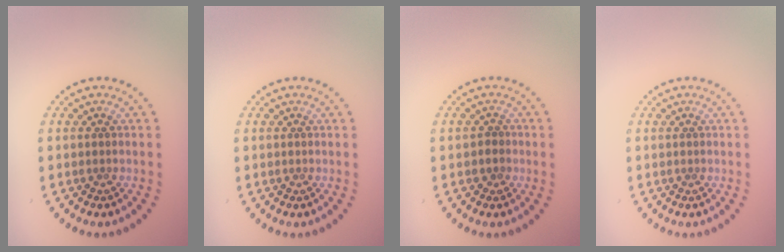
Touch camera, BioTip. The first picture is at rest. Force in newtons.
{"total": 0.0}
{"total": 0.9, "press": 0.7, "slide": 0.6}
{"total": 0.0}